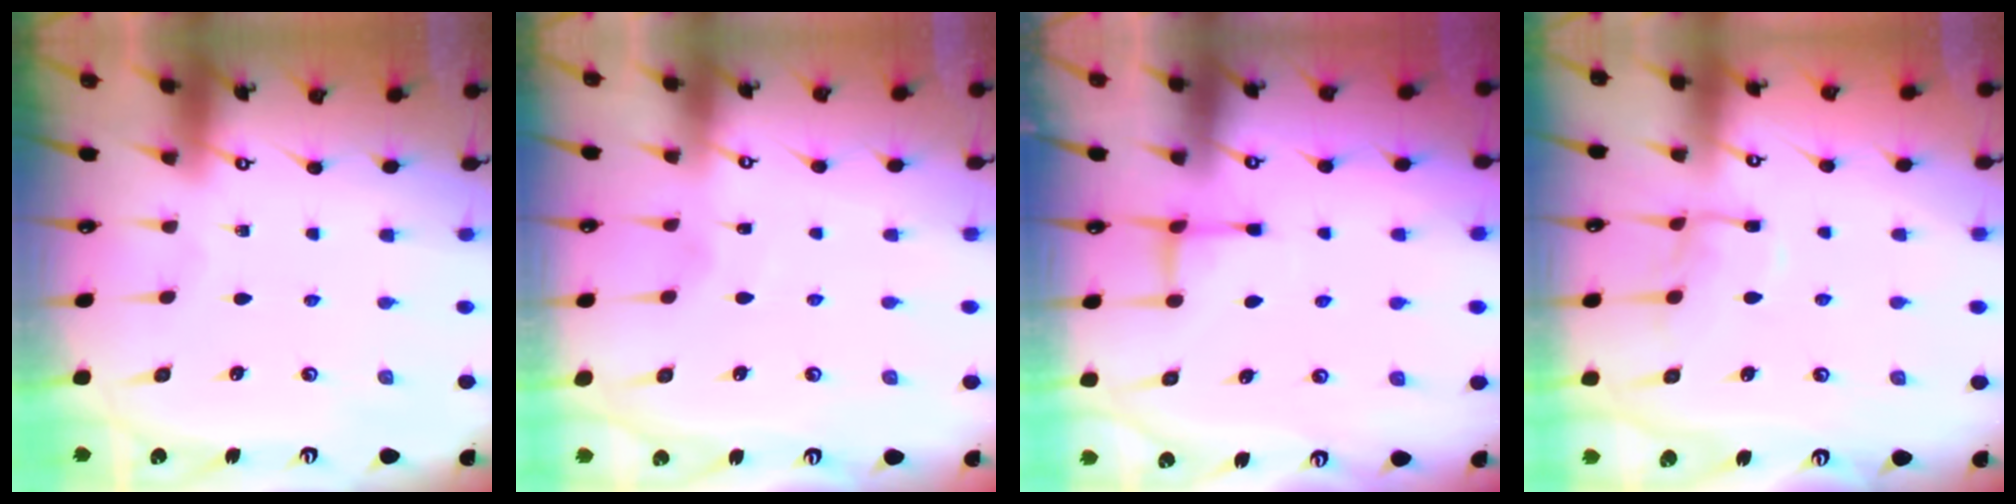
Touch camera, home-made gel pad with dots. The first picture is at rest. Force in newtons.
{"total": 1.7, "press": 1.7, "slide": 0.2}
{"total": 3.7, "press": 3.6, "slide": 0.6}
{"total": 8.9, "press": 8.9, "slide": 0.5}